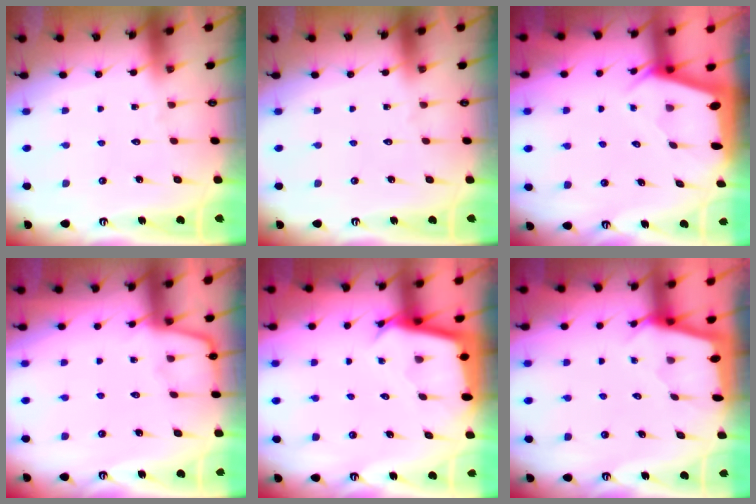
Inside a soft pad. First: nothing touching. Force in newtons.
{"total": 0.0}
{"total": 2.2, "press": 2.2, "slide": 0.3}
{"total": 3.0, "press": 3.0, "slide": 0.3}
{"total": 2.8, "press": 2.8, "slide": 0.0}
{"total": 2.2, "press": 2.2, "slide": 0.3}